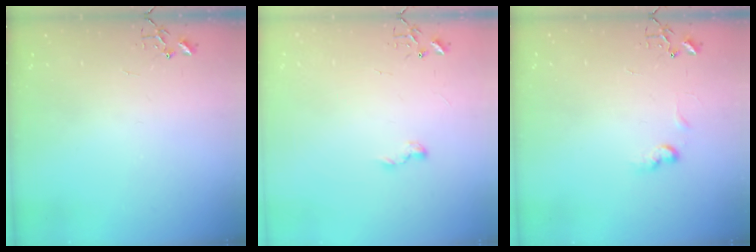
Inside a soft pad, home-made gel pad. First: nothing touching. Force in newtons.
{"total": 5.7, "press": 5.6, "slide": 0.7}
{"total": 6.0, "press": 6.0, "slide": 0.8}